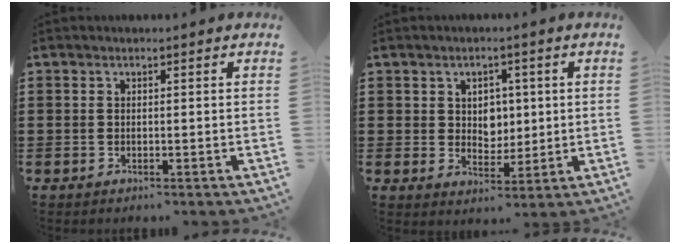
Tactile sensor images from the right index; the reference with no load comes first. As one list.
[{"total": 4.1, "force": [1.3, 3.6, 1.5], "torque": [-0.027, 0.007, 0.020]}]